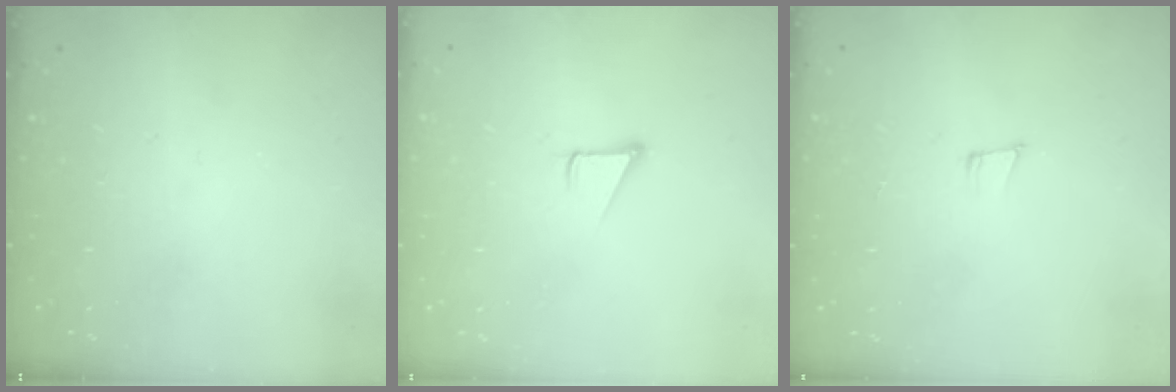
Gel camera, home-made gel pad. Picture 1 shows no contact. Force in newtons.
{"total": 1.9, "press": 1.9, "slide": 0.1}
{"total": 6.7, "press": 5.8, "slide": 3.2}